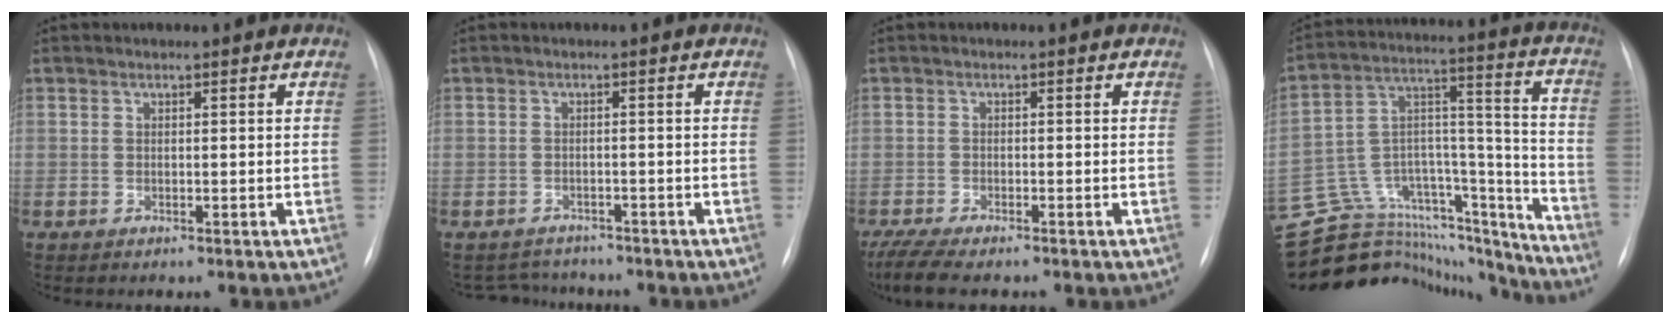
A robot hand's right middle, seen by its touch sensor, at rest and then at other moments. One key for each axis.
{"total": 5.3, "fx": -4.9, "fy": 2.0, "fz": 0.0, "tx": -0.001, "ty": 0.008, "tz": -0.065}
{"total": 6.7, "fx": -5.4, "fy": 1.3, "fz": 3.8, "tx": -0.075, "ty": -0.016, "tz": -0.088}
{"total": 27.9, "fx": -25.8, "fy": 7.9, "fz": 7.0, "tx": -0.125, "ty": 0.055, "tz": -0.385}